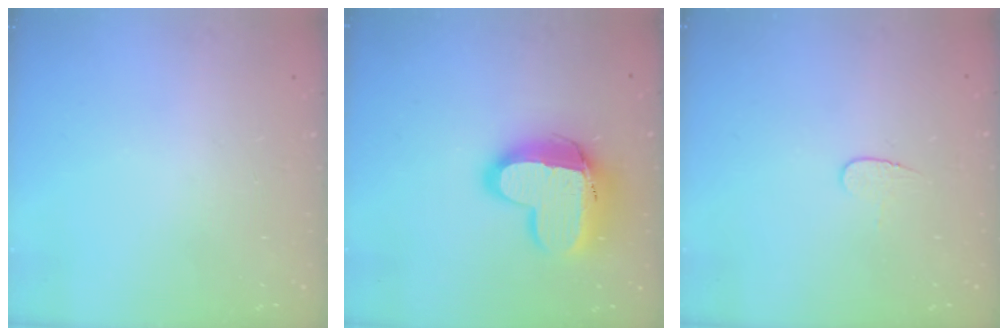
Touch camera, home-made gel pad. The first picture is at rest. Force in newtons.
{"total": 15.3, "press": 15.2, "slide": 1.2}
{"total": 3.8, "press": 3.8, "slide": 0.4}